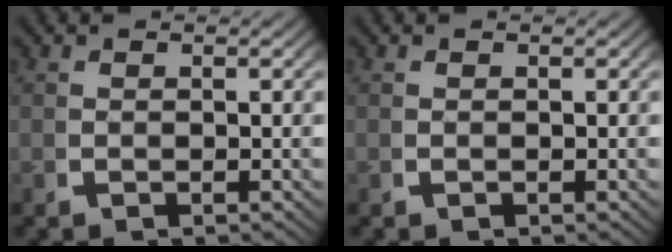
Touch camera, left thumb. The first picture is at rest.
{"total": 0.0}